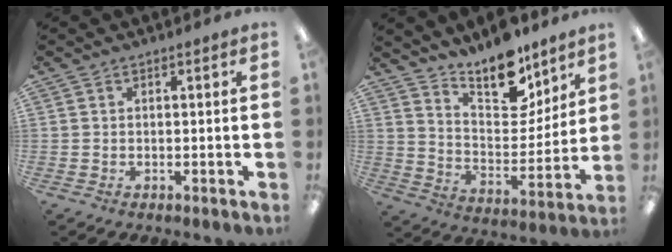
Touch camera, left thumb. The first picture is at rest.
{"total": 13.6, "force": [11.5, 5.3, 4.9], "torque": [-0.078, -0.090, 0.208]}